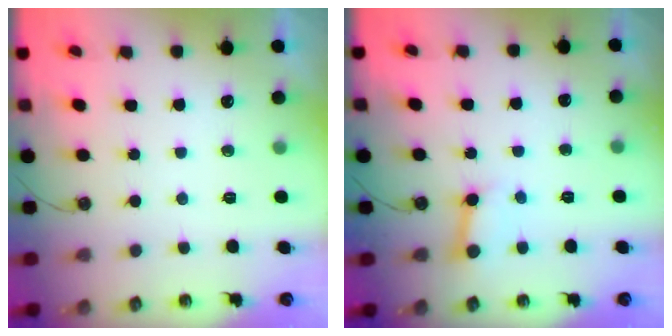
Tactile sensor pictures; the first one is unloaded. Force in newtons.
{"total": 3.6, "press": 3.6, "slide": 0.6}